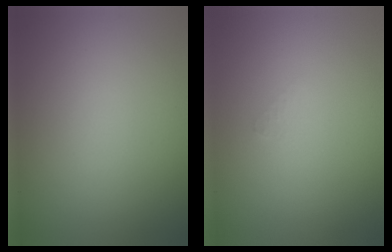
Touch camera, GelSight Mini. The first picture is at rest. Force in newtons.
{"total": 0.7, "press": 0.7, "slide": 0.1}